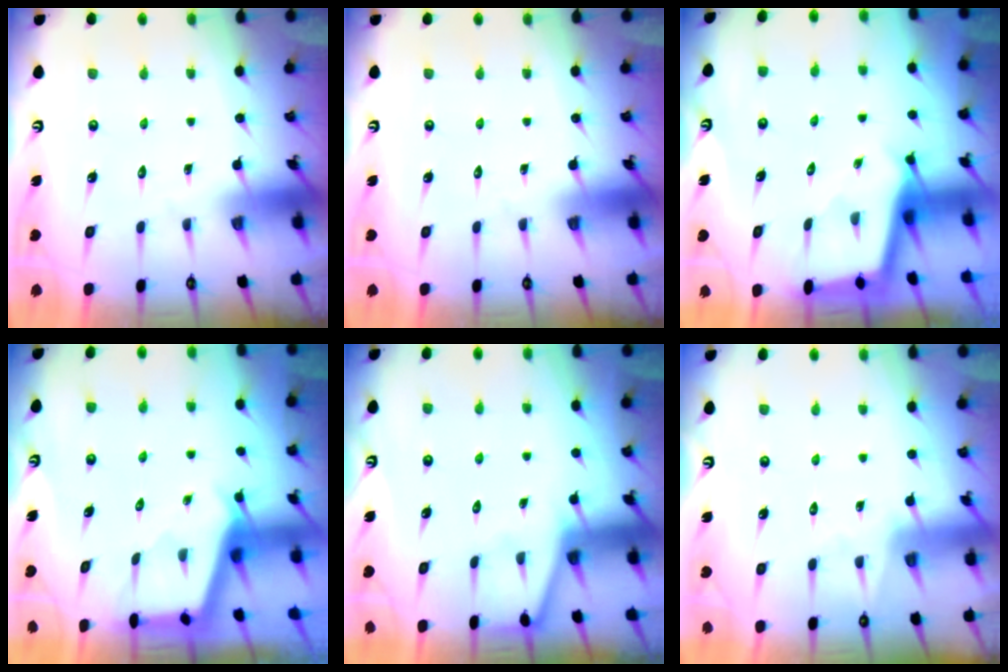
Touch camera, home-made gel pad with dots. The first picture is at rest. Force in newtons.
{"total": 0.0}
{"total": 2.4, "press": 2.4, "slide": 0.2}
{"total": 2.9, "press": 2.9, "slide": 0.3}
{"total": 1.5, "press": 1.4, "slide": 0.2}
{"total": 3.7, "press": 3.7, "slide": 0.5}